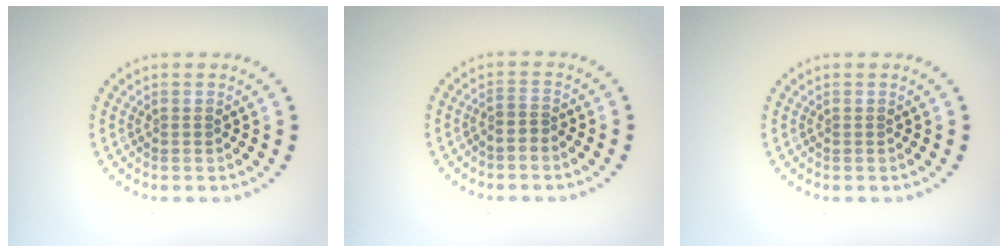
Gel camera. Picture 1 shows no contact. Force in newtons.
{"total": 0.9, "press": 0.6, "slide": 0.7}
{"total": 0.0}